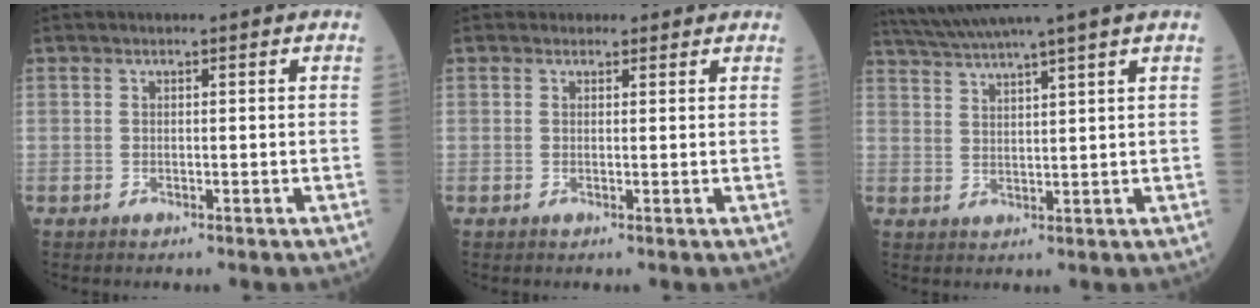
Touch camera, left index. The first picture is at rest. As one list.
[{"total": 2.2, "force": [1.9, 1.1, 0.0], "torque": [0.003, 0.008, 0.021]}, {"total": 9.4, "force": [8.0, -2.1, 4.5], "torque": [-0.081, 0.017, 0.130]}]